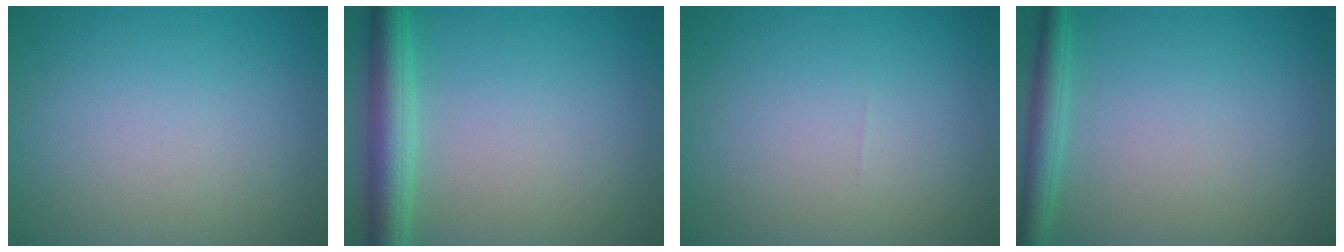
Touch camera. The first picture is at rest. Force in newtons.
{"total": 4.4, "press": 4.4, "slide": 0.1}
{"total": 0.0}
{"total": 2.5, "press": 2.5, "slide": 0.1}